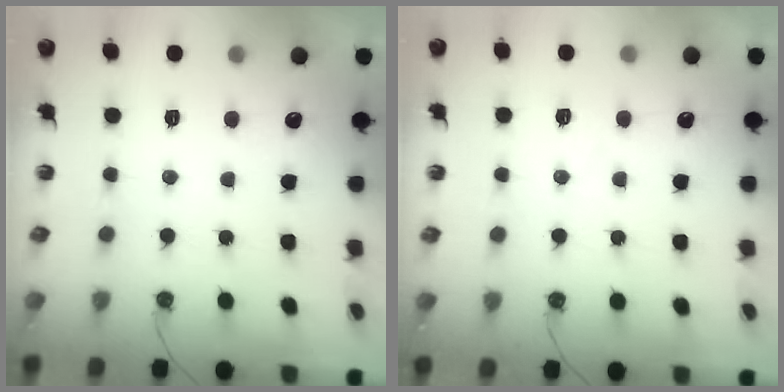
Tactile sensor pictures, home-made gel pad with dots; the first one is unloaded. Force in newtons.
{"total": 6.4, "press": 6.3, "slide": 0.8}